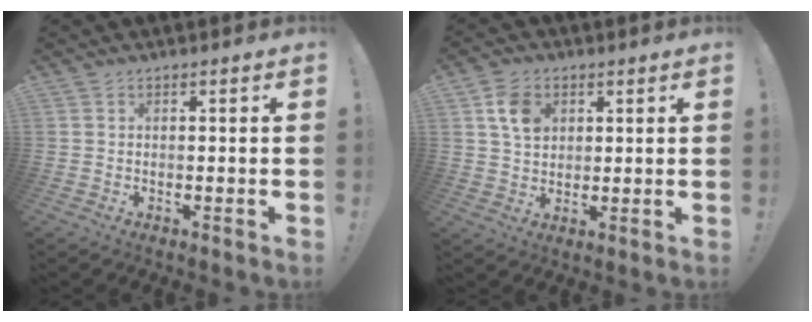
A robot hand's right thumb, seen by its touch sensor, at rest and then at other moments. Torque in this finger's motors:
{"motor_torque": [0.12, 0.19, 0.04, 0.26, 0.19]}